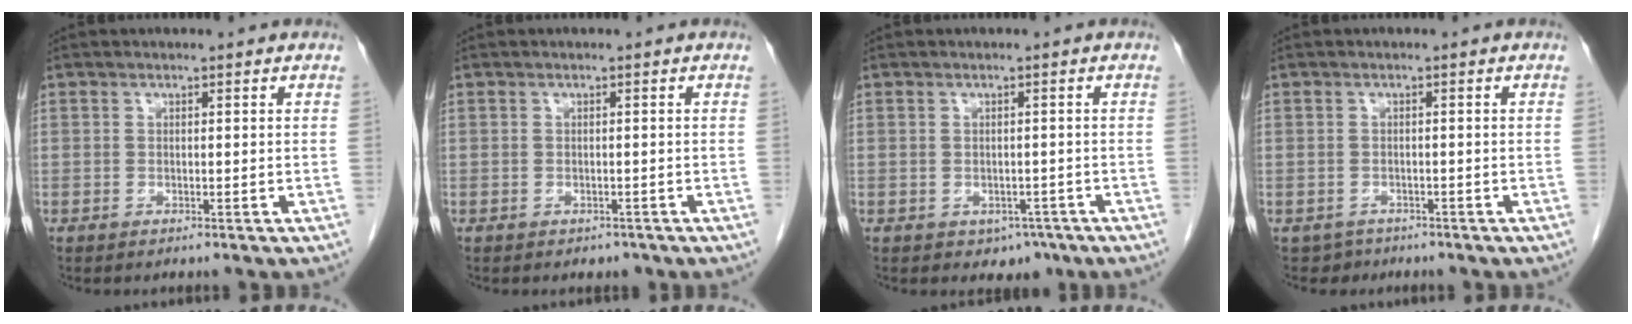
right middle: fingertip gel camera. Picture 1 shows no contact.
{"total": 1.1, "force": [-0.8, 0.8, 0.2], "torque": [-0.002, 0.001, -0.008]}
{"total": 2.7, "force": [-1.4, 1.9, 1.3], "torque": [-0.010, 0.003, -0.009]}
{"total": 2.4, "force": [-1.7, 1.6, -0.4], "torque": [0.001, 0.004, -0.028]}